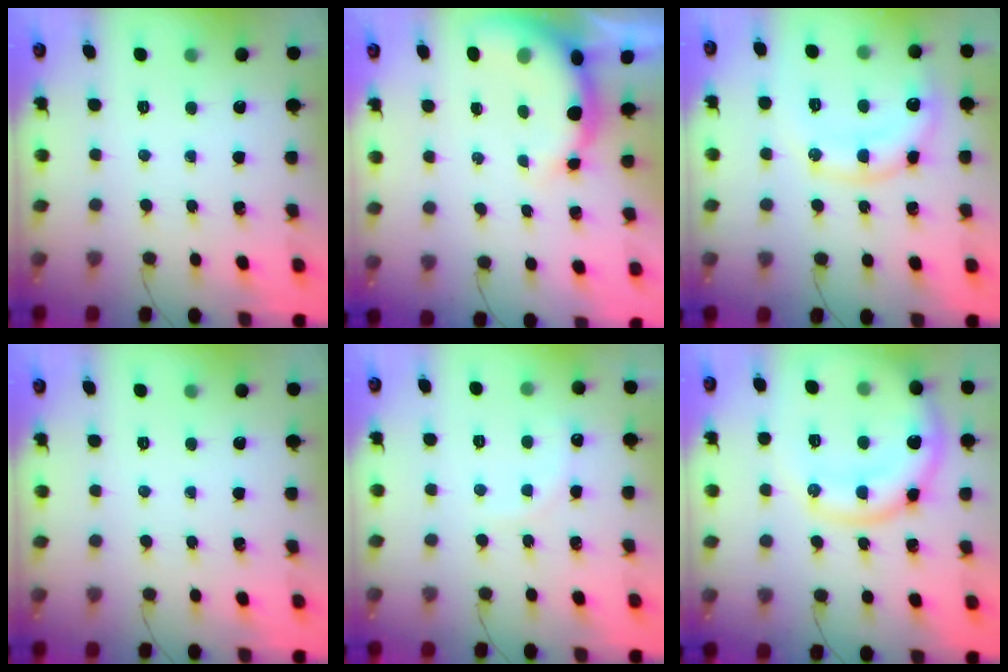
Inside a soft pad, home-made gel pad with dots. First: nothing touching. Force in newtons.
{"total": 8.0, "press": 7.8, "slide": 1.4}
{"total": 13.7, "press": 13.7, "slide": 1.0}
{"total": 0.0}
{"total": 6.7, "press": 6.5, "slide": 1.8}
{"total": 15.6, "press": 15.5, "slide": 1.1}